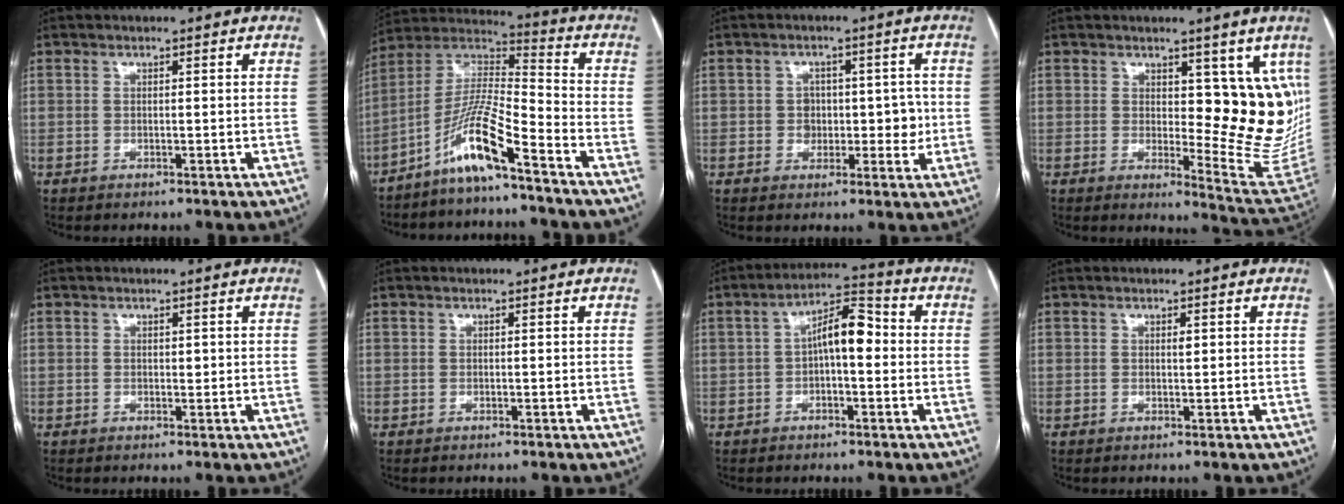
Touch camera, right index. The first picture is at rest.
{"total": 11.3, "force": [-7.3, 0.3, 8.6], "torque": [-0.176, 0.004, -0.146]}
{"total": 5.1, "force": [-0.3, 4.1, 3.1], "torque": [-0.020, 0.017, -0.001]}
{"total": 12.4, "force": [4.1, 4.8, 10.7], "torque": [-0.113, -0.012, 0.062]}
{"total": 0.6, "force": [0.1, 0.4, 0.4], "torque": [-0.004, 0.000, 0.002]}
{"total": 0.0}
{"total": 7.5, "force": [0.0, 2.6, 7.1], "torque": [-0.122, 0.034, -0.004]}
{"total": 0.6, "force": [0.2, 0.2, 0.5], "torque": [-0.010, -0.001, 0.003]}